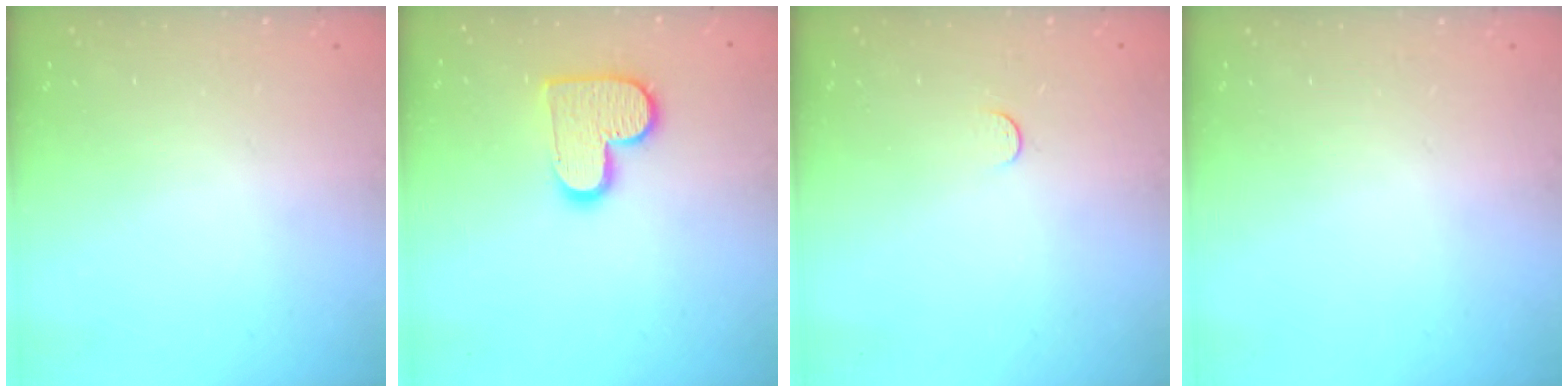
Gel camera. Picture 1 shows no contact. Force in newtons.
{"total": 12.0, "press": 12.0, "slide": 0.6}
{"total": 3.0, "press": 3.0, "slide": 0.3}
{"total": 0.0}